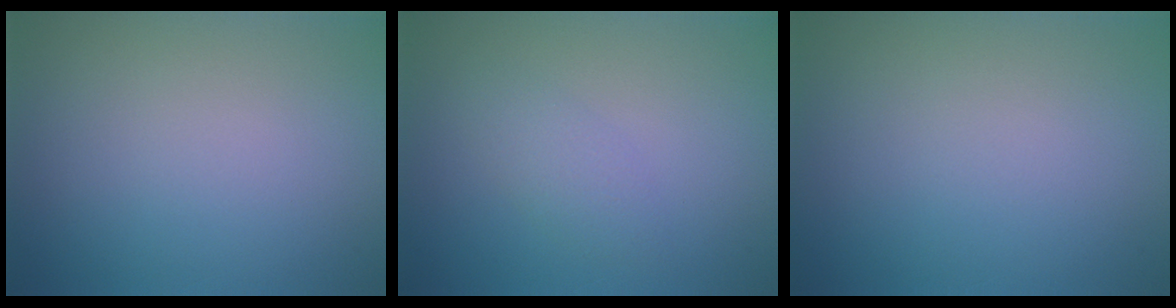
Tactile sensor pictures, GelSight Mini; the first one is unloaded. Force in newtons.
{"total": 1.6, "press": 1.6, "slide": 0.0}
{"total": 0.0}